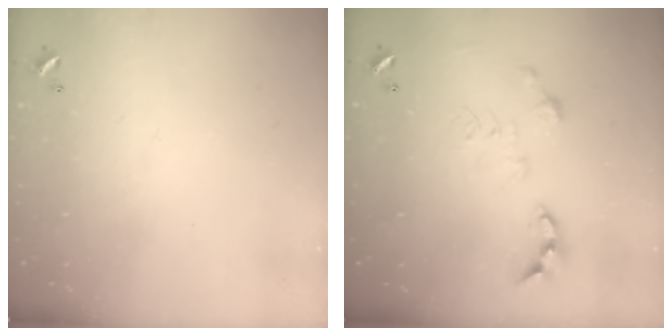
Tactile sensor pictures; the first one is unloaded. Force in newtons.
{"total": 0.0}